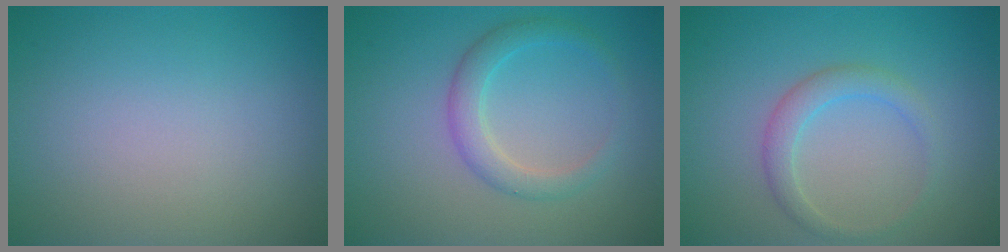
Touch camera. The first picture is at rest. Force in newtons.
{"total": 2.6, "press": 2.6, "slide": 0.1}
{"total": 2.2, "press": 2.2, "slide": 0.1}